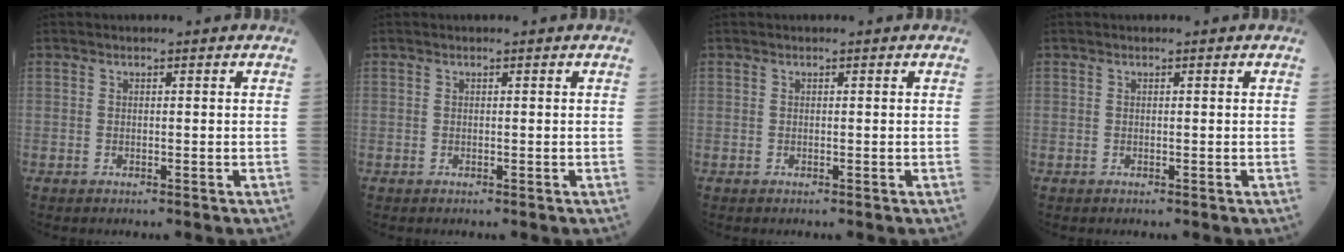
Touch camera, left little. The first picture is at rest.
{"total": 0.0}
{"total": 0.0}
{"total": 0.0}